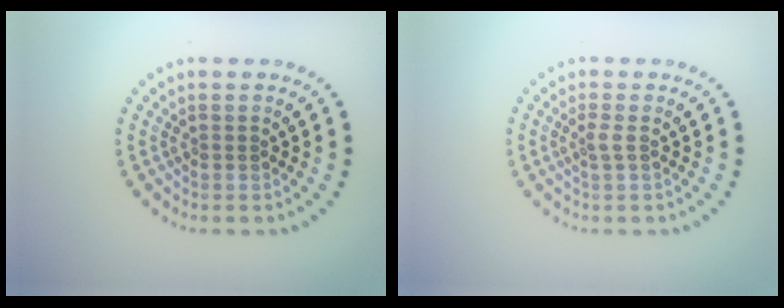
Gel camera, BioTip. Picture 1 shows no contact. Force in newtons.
{"total": 0.9, "press": 0.6, "slide": 0.7}